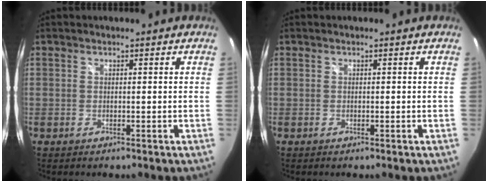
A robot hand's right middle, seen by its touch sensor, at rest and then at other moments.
{"total": 0.0}